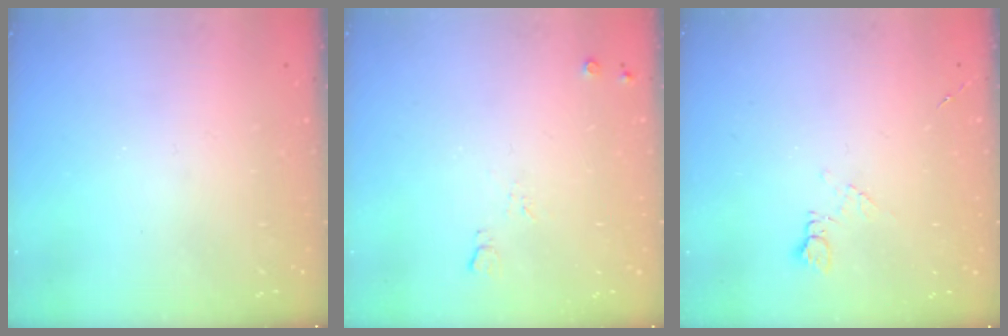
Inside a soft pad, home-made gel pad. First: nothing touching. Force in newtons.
{"total": 5.2, "press": 5.1, "slide": 1.1}
{"total": 6.5, "press": 6.4, "slide": 0.8}